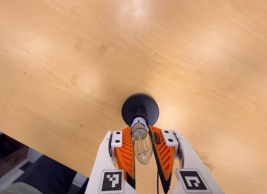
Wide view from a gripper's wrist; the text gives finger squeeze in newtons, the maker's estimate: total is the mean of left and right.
{"total": 23.1, "left": 23.3, "right": 22.8}